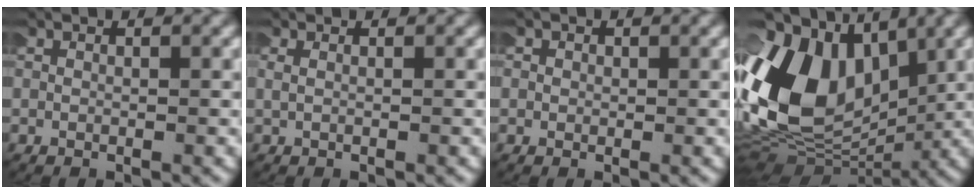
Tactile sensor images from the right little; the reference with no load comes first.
{"total": 0.8, "force": [0.5, 0.3, 0.5], "torque": [-0.016, -0.001, 0.012]}
{"total": 1.0, "force": [0.1, 1.0, 0.0], "torque": [-0.003, 0.003, -0.004]}
{"total": 16.1, "force": [1.6, 11.0, 11.6], "torque": [-0.249, -0.020, 0.038]}